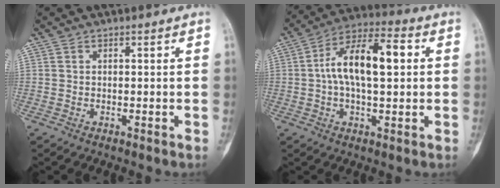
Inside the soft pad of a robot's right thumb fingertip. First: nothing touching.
{"total": 14.7, "force": [1.9, 6.8, 12.9], "torque": [-0.218, 0.031, 0.024]}